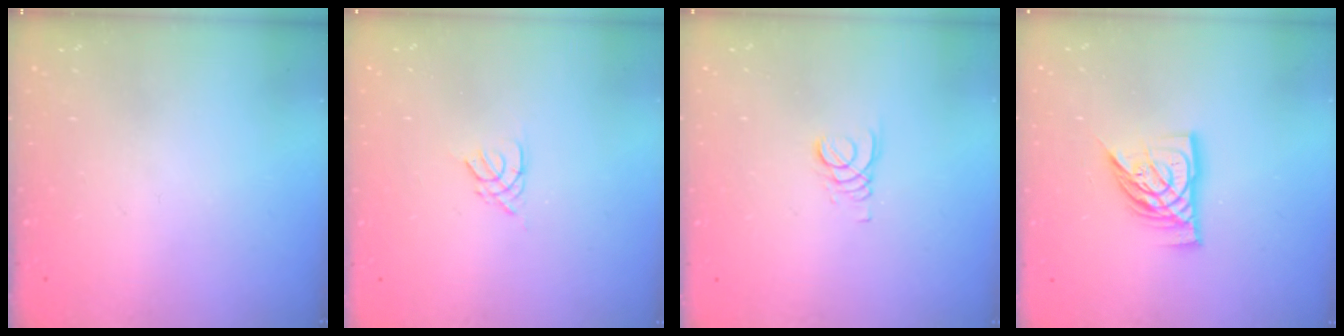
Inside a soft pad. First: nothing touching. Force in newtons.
{"total": 2.7, "press": 2.7, "slide": 0.5}
{"total": 2.4, "press": 2.4, "slide": 0.2}
{"total": 13.0, "press": 13.0, "slide": 1.2}